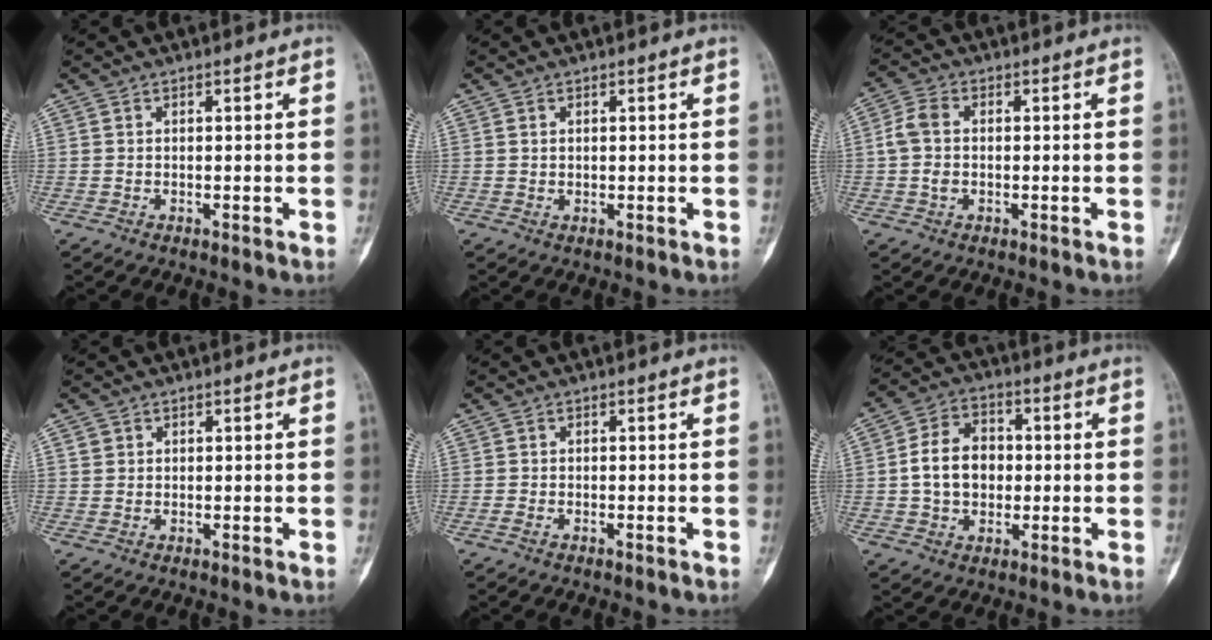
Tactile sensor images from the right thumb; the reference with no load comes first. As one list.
[{"total": 0.6, "force": [0.3, 0.4, 0.3], "torque": [0.003, -0.003, 0.005]}, {"total": 5.1, "force": [0.0, 3.5, 3.7], "torque": [-0.075, 0.013, -0.008]}, {"total": 1.1, "force": [0.4, 1.0, 0.2], "torque": [0.006, 0.000, 0.006]}, {"total": 0.9, "force": [-0.6, 0.3, 0.6], "torque": [-0.015, 0.001, -0.010]}, {"total": 10.2, "force": [-0.2, 7.7, 6.7], "torque": [-0.089, 0.017, -0.009]}]